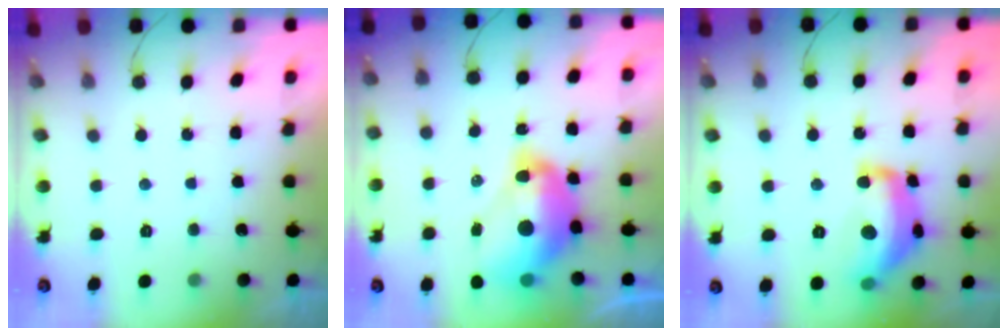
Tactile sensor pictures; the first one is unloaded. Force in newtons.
{"total": 16.9, "press": 16.8, "slide": 1.7}
{"total": 16.7, "press": 16.7, "slide": 1.2}